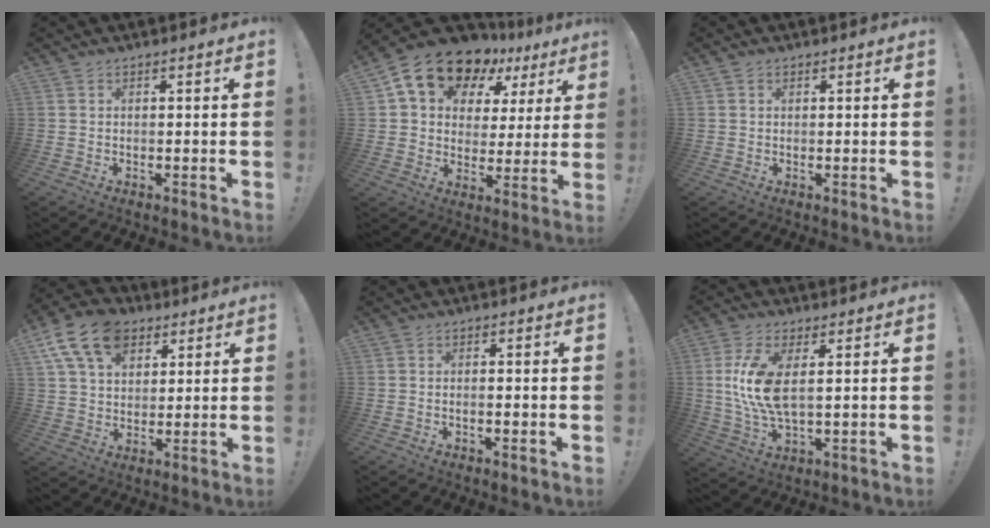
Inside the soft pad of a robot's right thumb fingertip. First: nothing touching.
{"total": 15.6, "force": [10.7, 8.8, 7.2], "torque": [-0.125, -0.071, 0.193]}
{"total": 0.7, "force": [0.4, 0.6, 0.0], "torque": [0.003, 0.000, 0.007]}
{"total": 16.1, "force": [8.0, 11.0, 8.7], "torque": [-0.151, -0.031, 0.150]}
{"total": 1.3, "force": [-0.8, 0.1, 1.1], "torque": [-0.026, 0.003, -0.013]}
{"total": 12.1, "force": [2.4, 5.4, 10.6], "torque": [-0.190, -0.016, 0.042]}